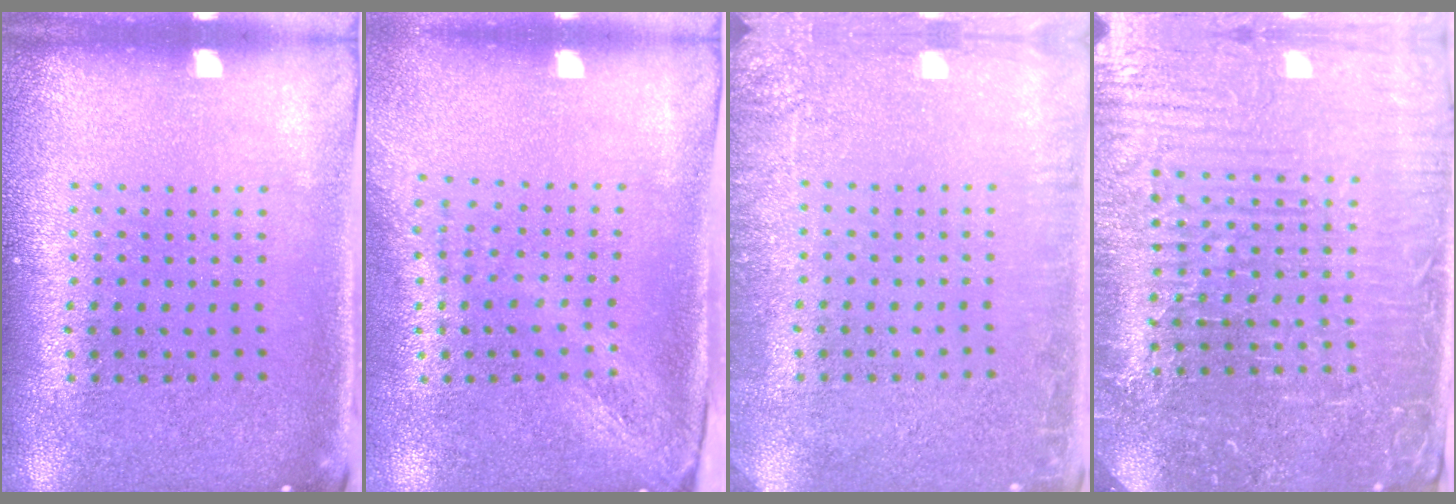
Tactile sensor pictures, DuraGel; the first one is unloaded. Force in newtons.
{"total": 2.1, "press": 1.7, "slide": 1.3}
{"total": 2.9, "press": 2.9, "slide": 0.4}
{"total": 4.8, "press": 4.6, "slide": 1.5}